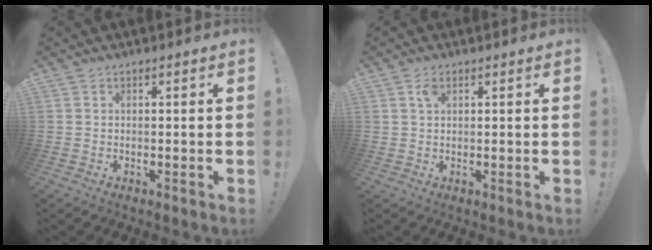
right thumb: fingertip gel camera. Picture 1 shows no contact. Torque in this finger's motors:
{"motor_torque": [-0.21, 0.55, 0.24, 0.06, 0.00]}